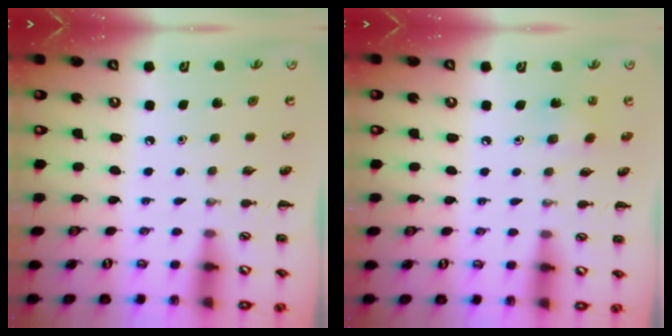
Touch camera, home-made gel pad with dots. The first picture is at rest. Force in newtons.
{"total": 4.9, "press": 4.7, "slide": 1.5}